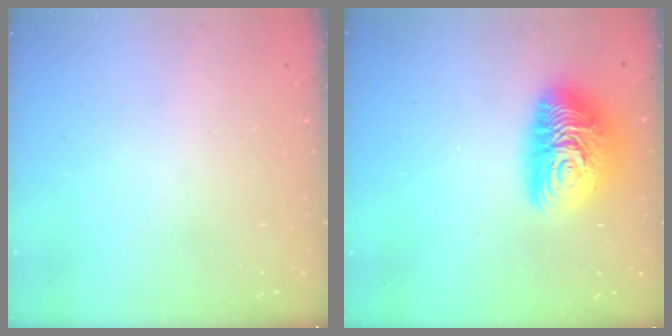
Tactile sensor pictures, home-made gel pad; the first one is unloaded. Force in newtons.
{"total": 12.9, "press": 12.9, "slide": 0.9}